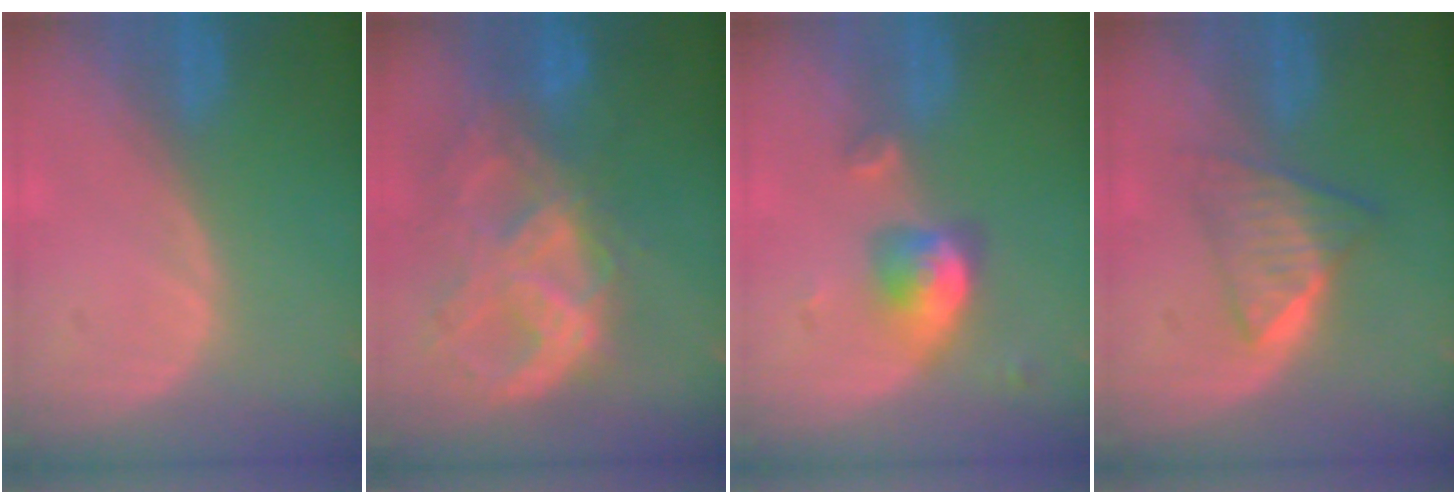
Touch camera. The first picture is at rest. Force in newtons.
{"total": 10.9, "press": 9.3, "slide": 5.8}
{"total": 5.1, "press": 4.9, "slide": 1.6}
{"total": 6.3, "press": 5.4, "slide": 3.1}